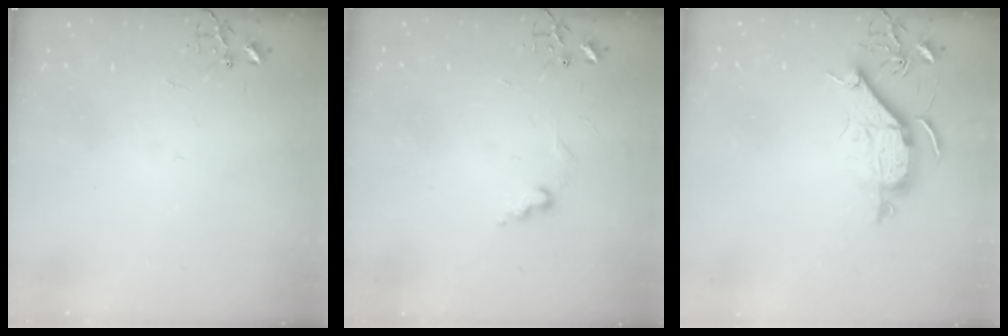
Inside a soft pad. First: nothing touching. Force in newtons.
{"total": 6.0, "press": 5.9, "slide": 0.7}
{"total": 9.5, "press": 9.4, "slide": 0.8}